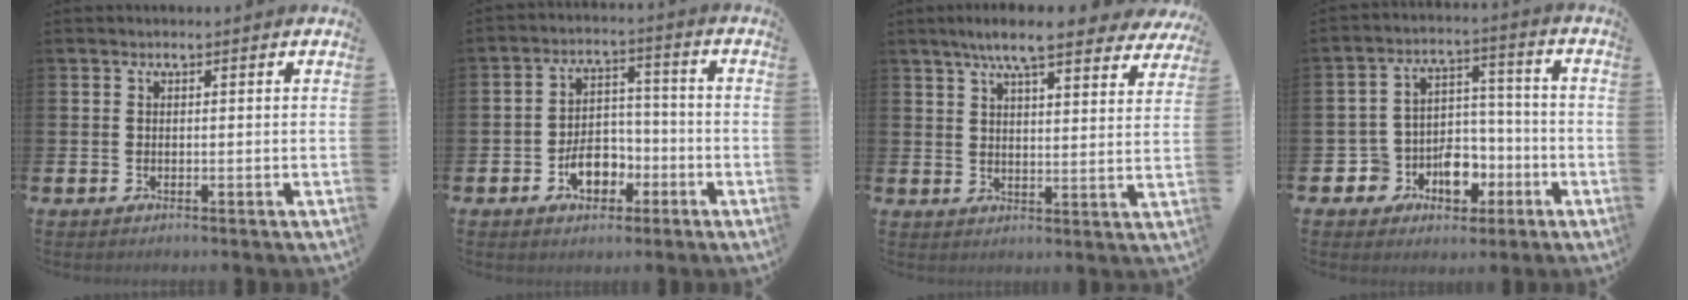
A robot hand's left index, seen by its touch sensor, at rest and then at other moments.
{"total": 5.9, "force": [-2.6, 4.1, 3.4], "torque": [-0.051, 0.010, -0.051]}
{"total": 7.9, "force": [6.9, 1.1, 3.6], "torque": [-0.071, -0.026, 0.120]}
{"total": 7.8, "force": [-3.2, 6.3, 3.3], "torque": [-0.091, 0.015, -0.057]}